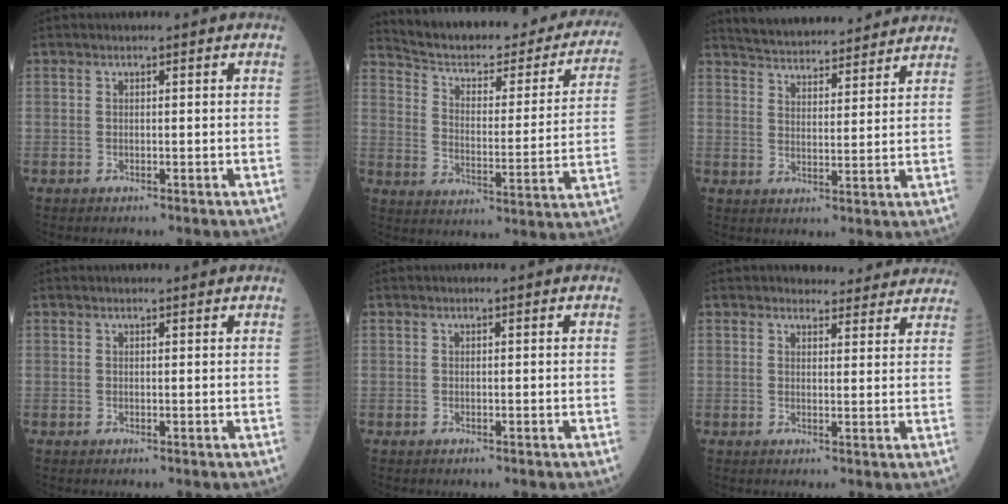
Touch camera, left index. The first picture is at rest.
{"total": 27.2, "force": [24.2, 6.7, 10.4], "torque": [-0.146, -0.055, 0.300]}
{"total": 15.1, "force": [14.3, 2.4, 4.3], "torque": [-0.061, 0.021, 0.202]}
{"total": 1.6, "force": [1.6, 0.2, 0.3], "torque": [-0.009, 0.009, 0.018]}
{"total": 0.0}
{"total": 8.6, "force": [8.2, 2.5, 0.7], "torque": [0.024, -0.001, 0.071]}